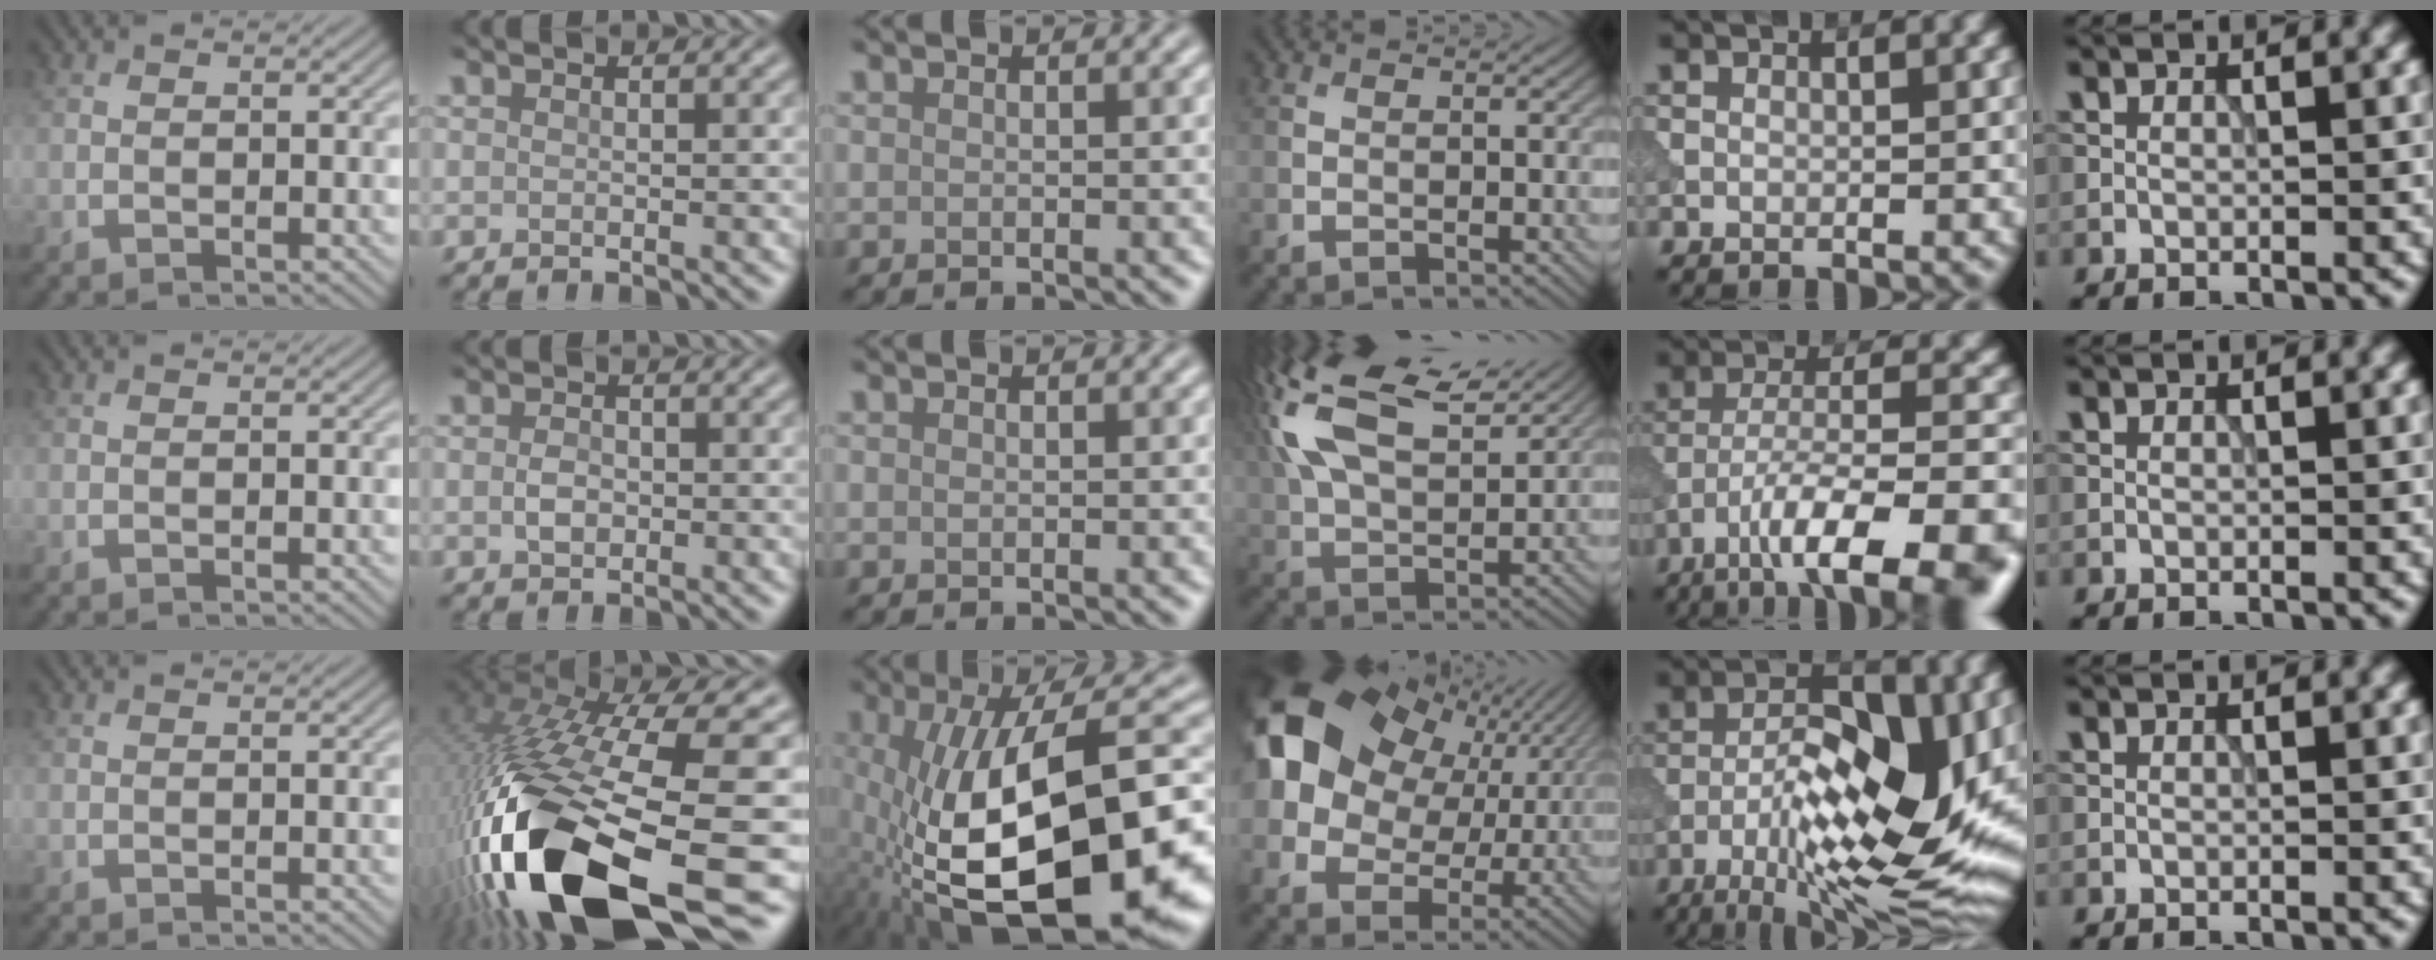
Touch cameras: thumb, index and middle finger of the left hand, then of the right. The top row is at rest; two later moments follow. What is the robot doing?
{"motion": "insert", "object": "power adapter"}